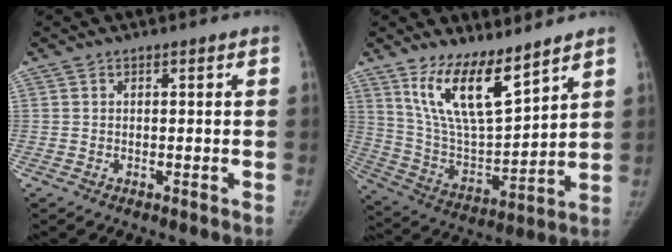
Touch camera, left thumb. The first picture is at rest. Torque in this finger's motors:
{"motor_torque": [0.17, 0.13, 1.50, -1.27, 0.11]}